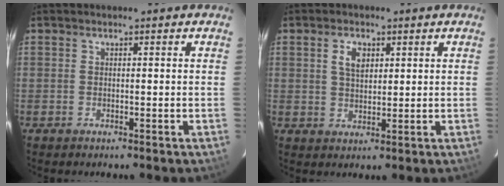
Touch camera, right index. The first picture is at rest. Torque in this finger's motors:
{"motor_torque": [0.09, 0.04, 0.08, 0.03]}